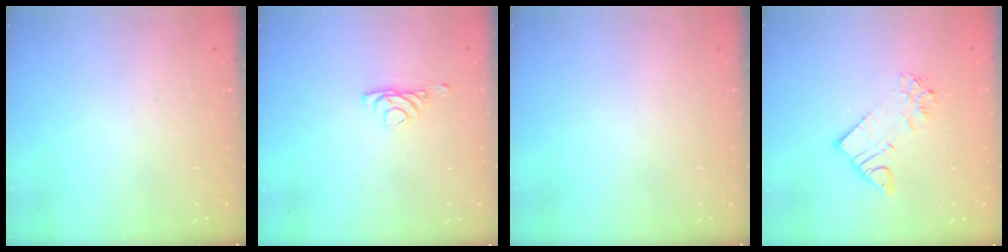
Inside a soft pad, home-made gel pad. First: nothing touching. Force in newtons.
{"total": 4.1, "press": 4.0, "slide": 0.8}
{"total": 0.0}
{"total": 7.7, "press": 7.6, "slide": 0.8}